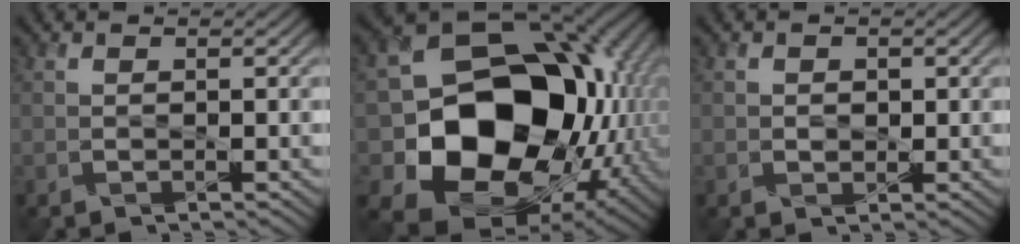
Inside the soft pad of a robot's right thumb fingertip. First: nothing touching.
{"total": 18.4, "force": [-2.8, 14.3, 11.2], "torque": [-0.203, -0.058, -0.024]}
{"total": 1.2, "force": [0.1, 1.1, 0.4], "torque": [-0.013, -0.006, 0.001]}